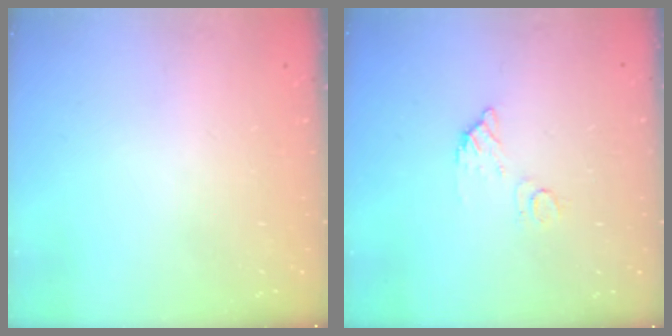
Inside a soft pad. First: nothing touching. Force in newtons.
{"total": 5.8, "press": 5.8, "slide": 0.2}